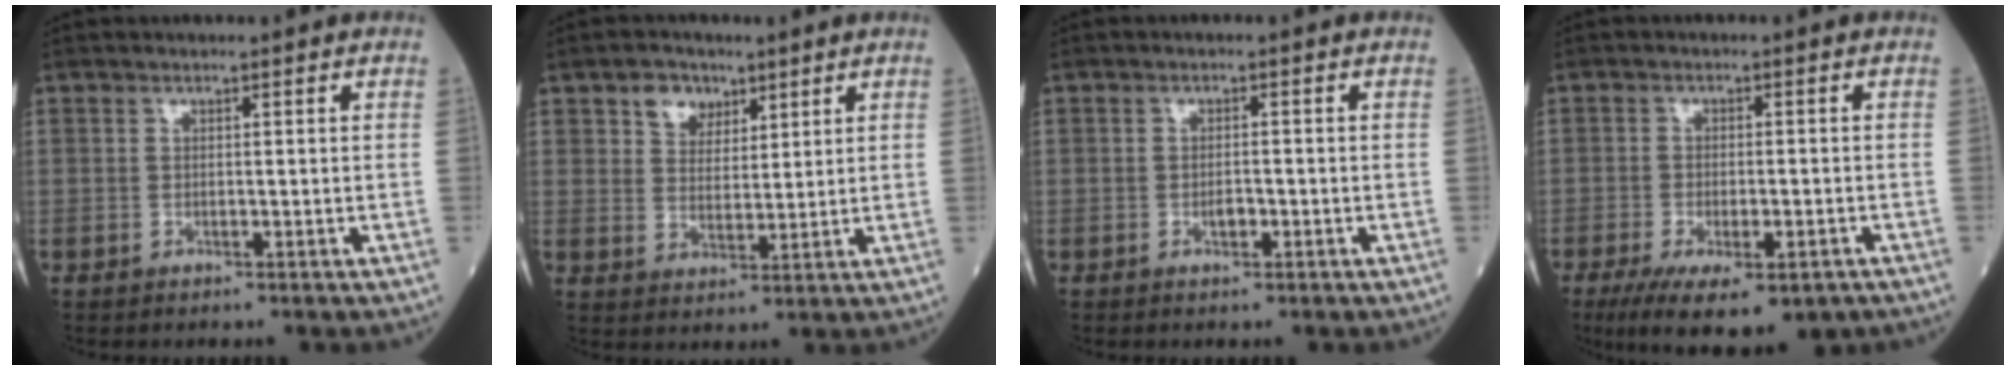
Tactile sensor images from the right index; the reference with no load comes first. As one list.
[{"total": 5.2, "force": [3.1, 3.7, 2.1], "torque": [-0.040, 0.012, 0.057]}, {"total": 1.7, "force": [-0.6, 0.7, 1.5], "torque": [-0.026, 0.001, -0.009]}, {"total": 12.9, "force": [-7.9, 4.7, 9.1], "torque": [-0.139, -0.020, -0.117]}]